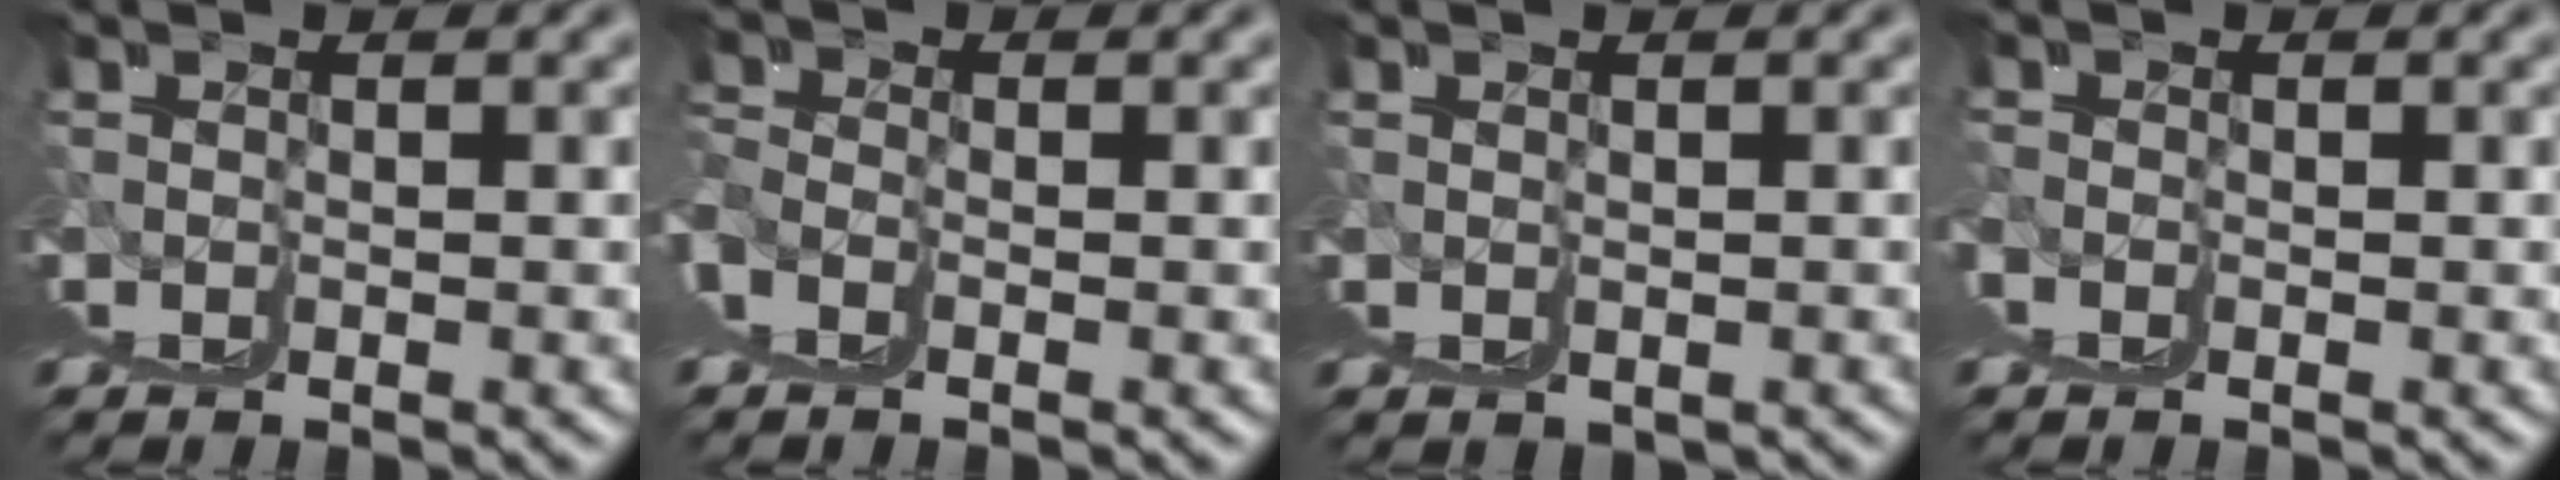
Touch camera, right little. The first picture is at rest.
{"total": 3.2, "force": [3.0, 0.4, 1.1], "torque": [-0.015, 0.014, 0.043]}
{"total": 0.6, "force": [-0.3, 0.5, -0.1], "torque": [0.005, -0.006, -0.003]}
{"total": 1.3, "force": [1.3, -0.1, -0.1], "torque": [0.005, 0.011, 0.018]}